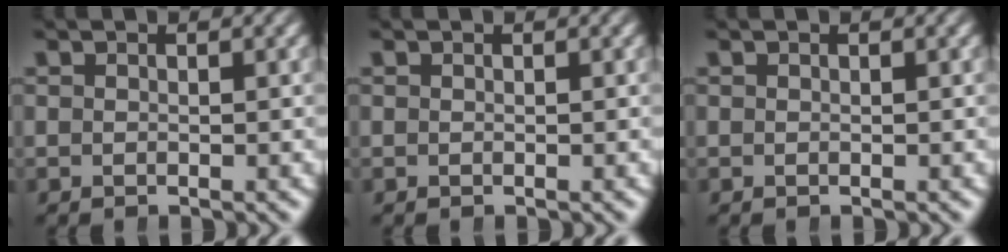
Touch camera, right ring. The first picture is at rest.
{"total": 0.0}
{"total": 0.0}